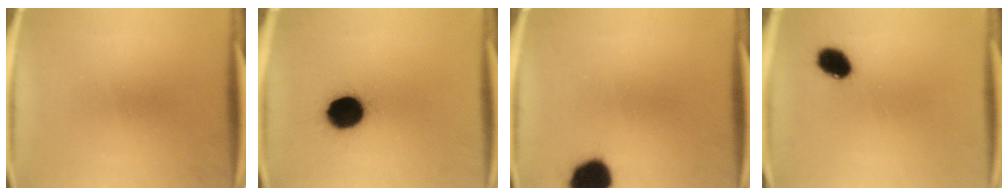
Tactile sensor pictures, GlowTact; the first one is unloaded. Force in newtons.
{"total": 12.4}
{"total": 11.7}
{"total": 6.2}